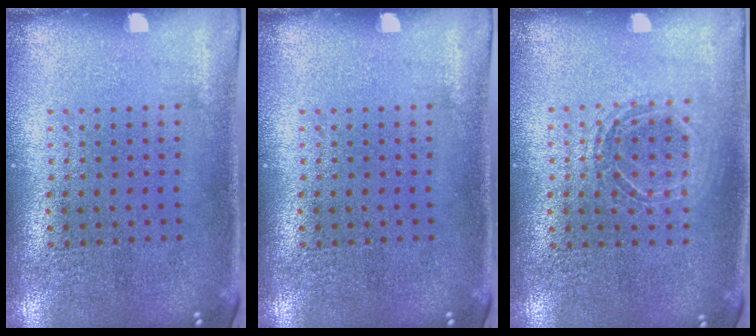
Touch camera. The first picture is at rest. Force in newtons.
{"total": 0.0}
{"total": 1.3, "press": 1.3, "slide": 0.5}